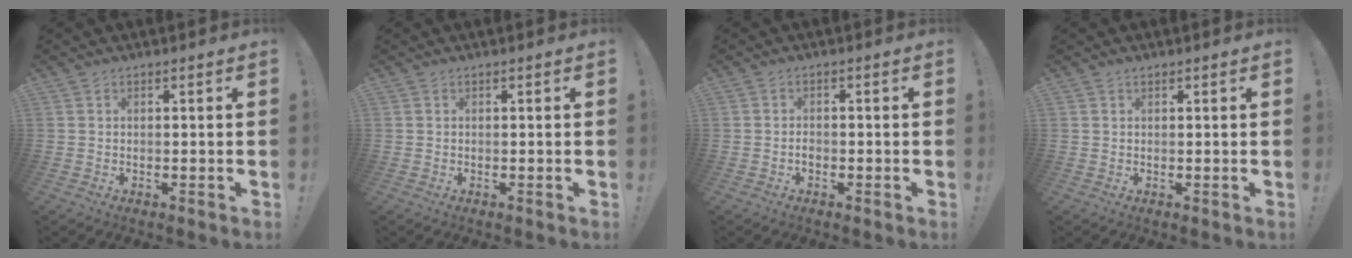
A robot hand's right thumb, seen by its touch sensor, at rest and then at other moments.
{"total": 0.0}
{"total": 1.4, "force": [-1.0, 0.8, 0.7], "torque": [-0.012, 0.003, -0.018]}
{"total": 0.0}